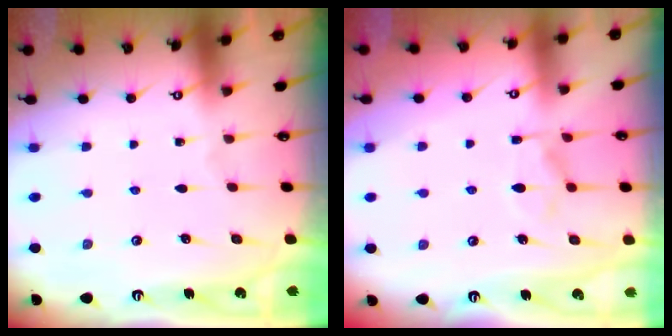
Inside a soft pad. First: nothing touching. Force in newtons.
{"total": 1.9, "press": 1.4, "slide": 1.2}